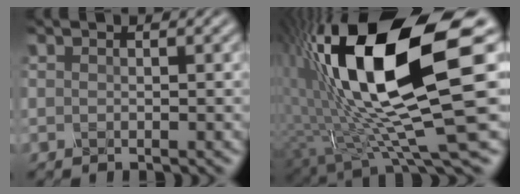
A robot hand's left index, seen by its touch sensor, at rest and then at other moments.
{"total": 17.0, "force": [3.8, 5.3, 15.7], "torque": [-0.294, -0.006, 0.072]}